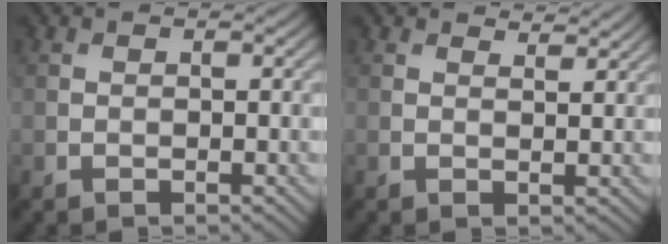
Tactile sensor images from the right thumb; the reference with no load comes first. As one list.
[{"total": 2.5, "force": [2.3, 0.5, 0.9], "torque": [-0.019, -0.005, 0.036]}]